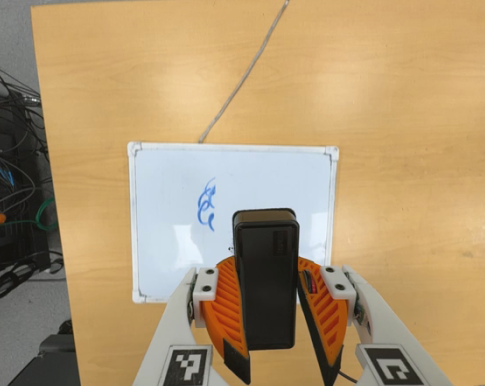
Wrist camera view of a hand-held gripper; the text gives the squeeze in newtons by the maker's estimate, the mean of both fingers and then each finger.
{"total": 8.8, "left": 9.1, "right": 8.5}